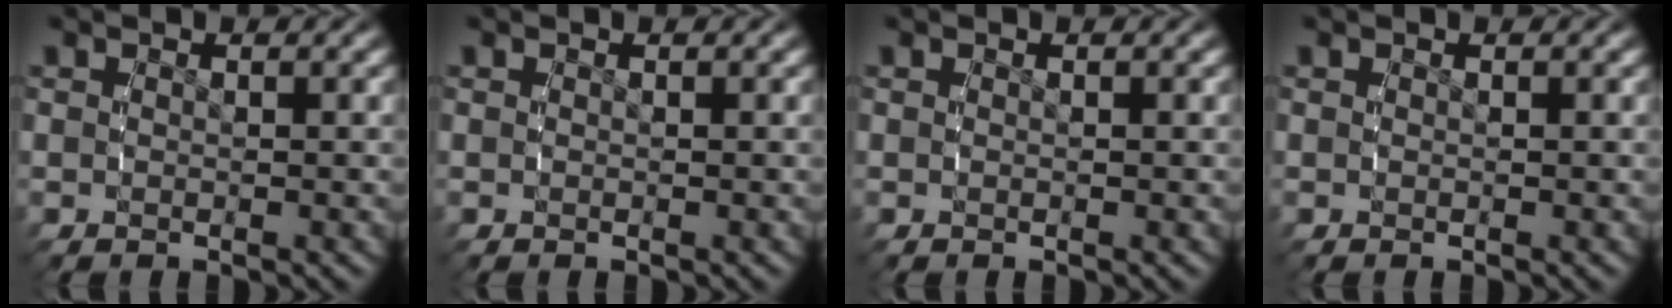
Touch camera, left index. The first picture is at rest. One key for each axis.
{"total": 0.0}
{"total": 0.0}
{"total": 0.0}